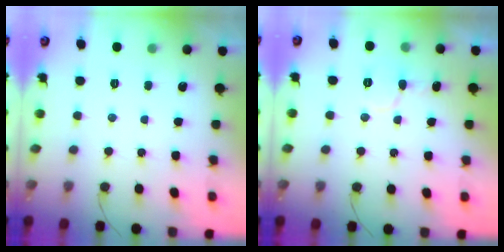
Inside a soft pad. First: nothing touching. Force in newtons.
{"total": 6.4, "press": 6.4, "slide": 0.6}